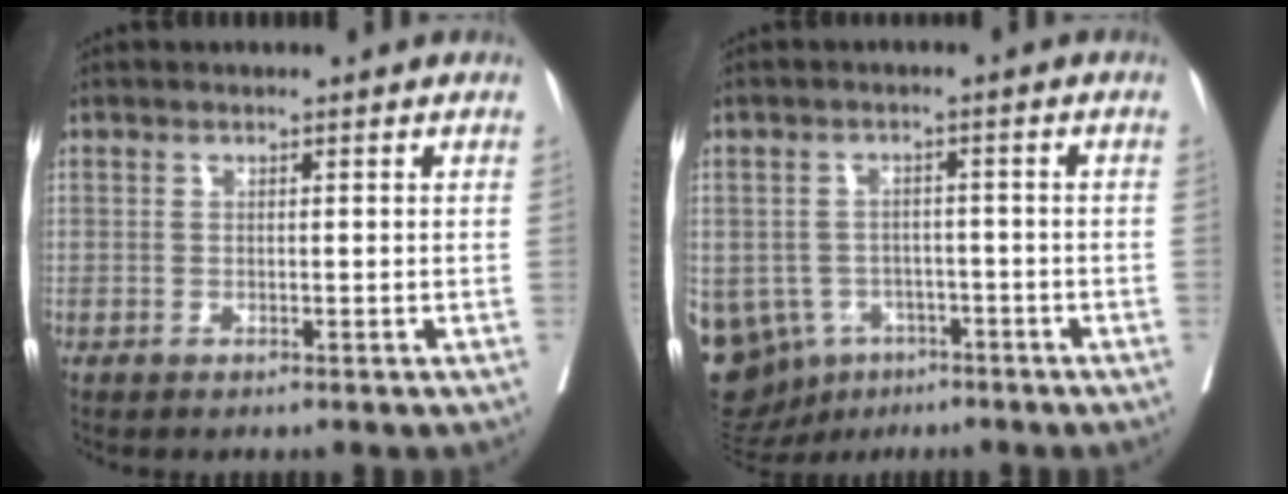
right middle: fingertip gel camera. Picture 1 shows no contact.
{"total": 18.0, "force": [-8.1, 14.4, 7.2], "torque": [-0.212, 0.008, -0.103]}